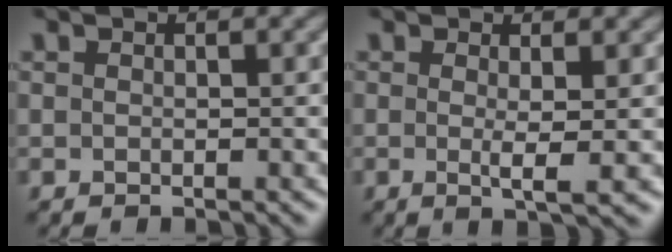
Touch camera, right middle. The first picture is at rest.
{"total": 2.1, "force": [-0.1, 0.2, 2.1], "torque": [-0.039, -0.011, 0.002]}